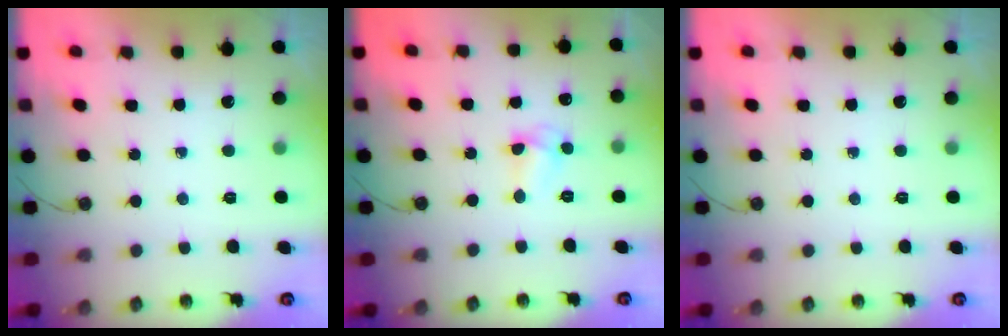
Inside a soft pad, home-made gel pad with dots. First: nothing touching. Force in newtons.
{"total": 4.1, "press": 4.1, "slide": 0.0}
{"total": 0.0}